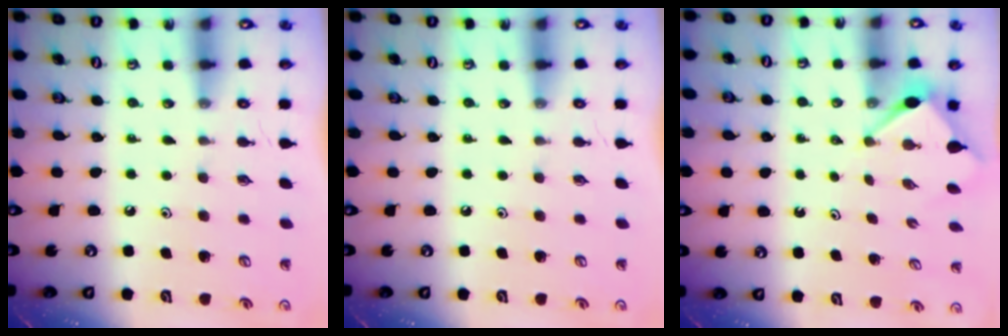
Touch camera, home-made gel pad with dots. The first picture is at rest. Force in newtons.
{"total": 0.0}
{"total": 3.2, "press": 3.2, "slide": 0.3}